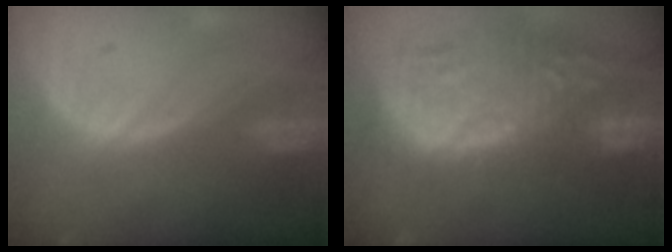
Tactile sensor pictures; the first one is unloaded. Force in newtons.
{"total": 12.9, "press": 11.7, "slide": 5.4}